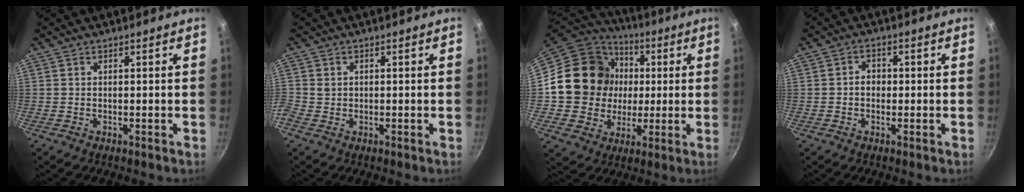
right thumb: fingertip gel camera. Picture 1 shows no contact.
{"total": 1.2, "force": [0.0, 1.1, 0.4], "torque": [-0.008, 0.003, -0.001]}
{"total": 19.7, "force": [2.0, 17.7, 8.4], "torque": [-0.135, 0.020, 0.040]}
{"total": 2.7, "force": [-0.2, 2.2, 1.5], "torque": [-0.011, 0.009, -0.005]}